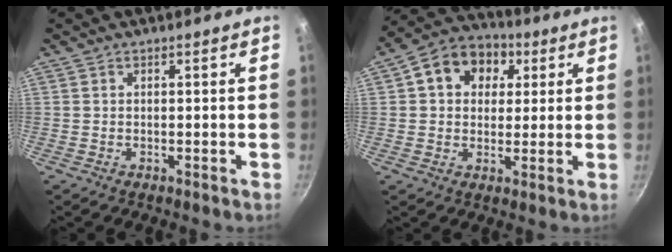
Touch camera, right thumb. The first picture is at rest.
{"total": 12.3, "force": [3.9, 9.6, 6.5], "torque": [-0.082, 0.014, 0.045]}